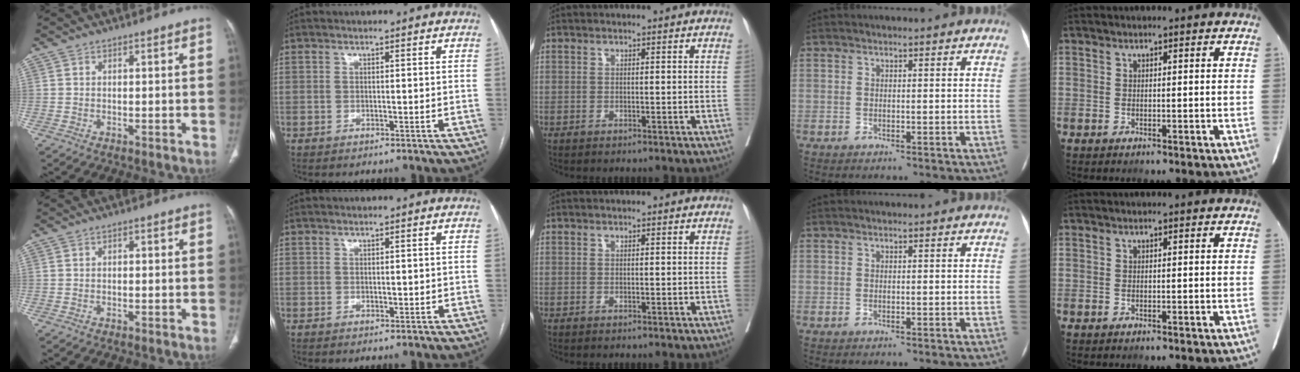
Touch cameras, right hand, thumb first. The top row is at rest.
{"thumb": {"total": 0.8, "force": [0.0, 0.5, 0.6], "torque": [-0.007, 0.003, -0.001]}, "index": {"total": 0.9, "force": [0.1, 0.7, 0.6], "torque": [-0.006, 0.000, 0.002]}}